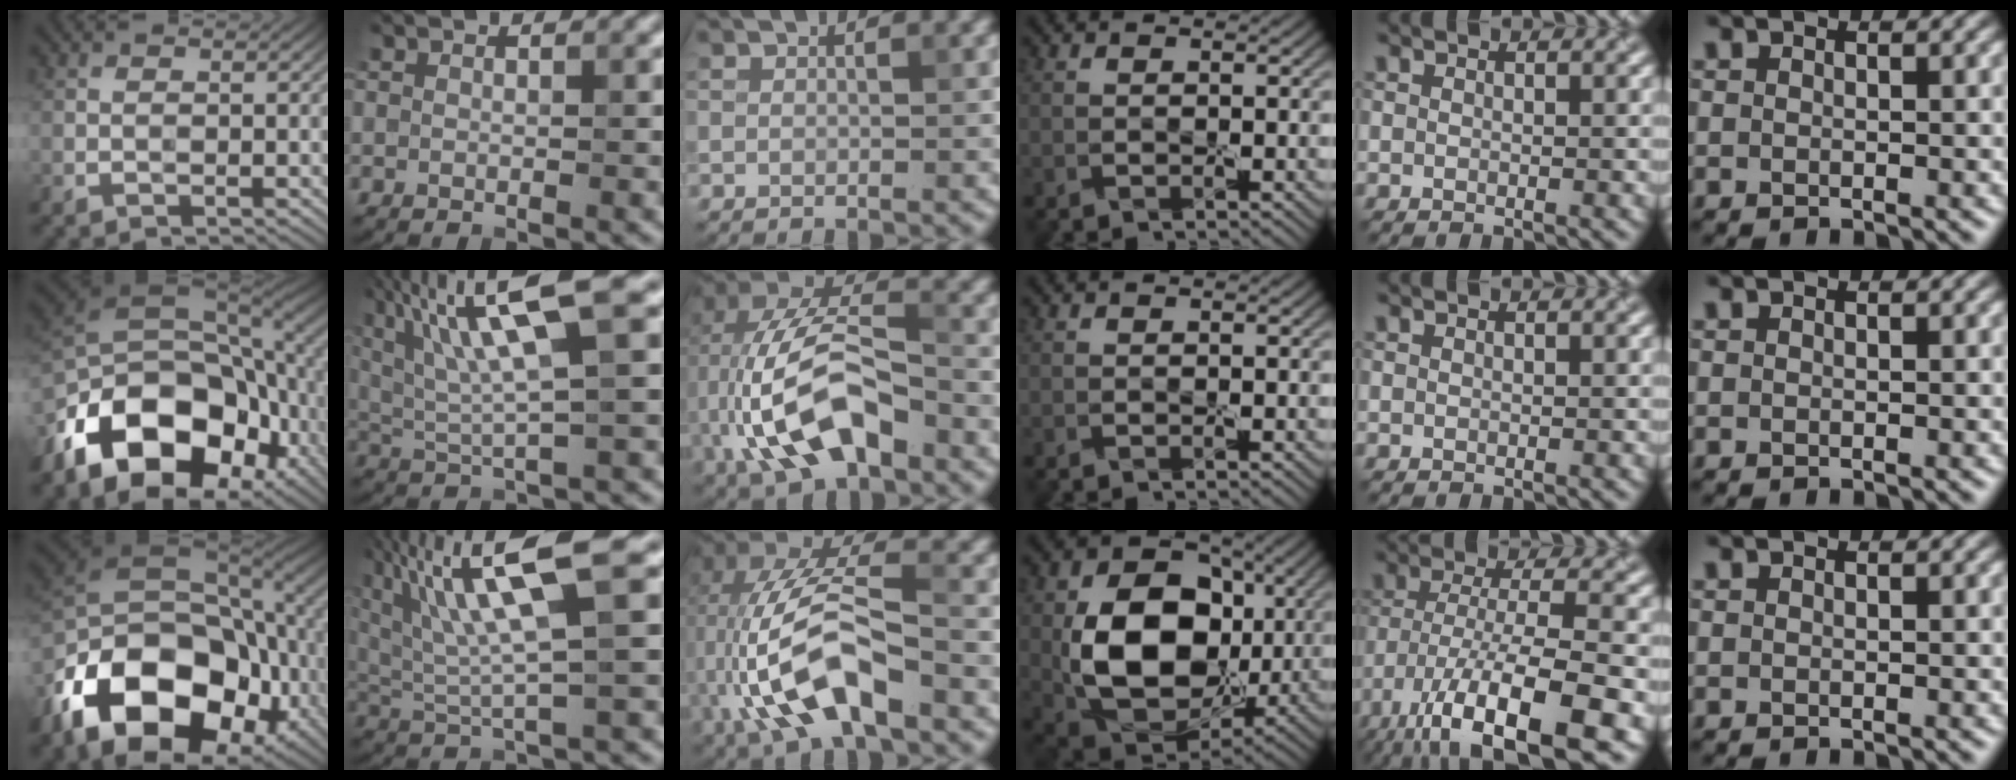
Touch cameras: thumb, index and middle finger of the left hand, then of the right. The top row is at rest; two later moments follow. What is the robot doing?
{"motion": "peel", "object": "sticker"}